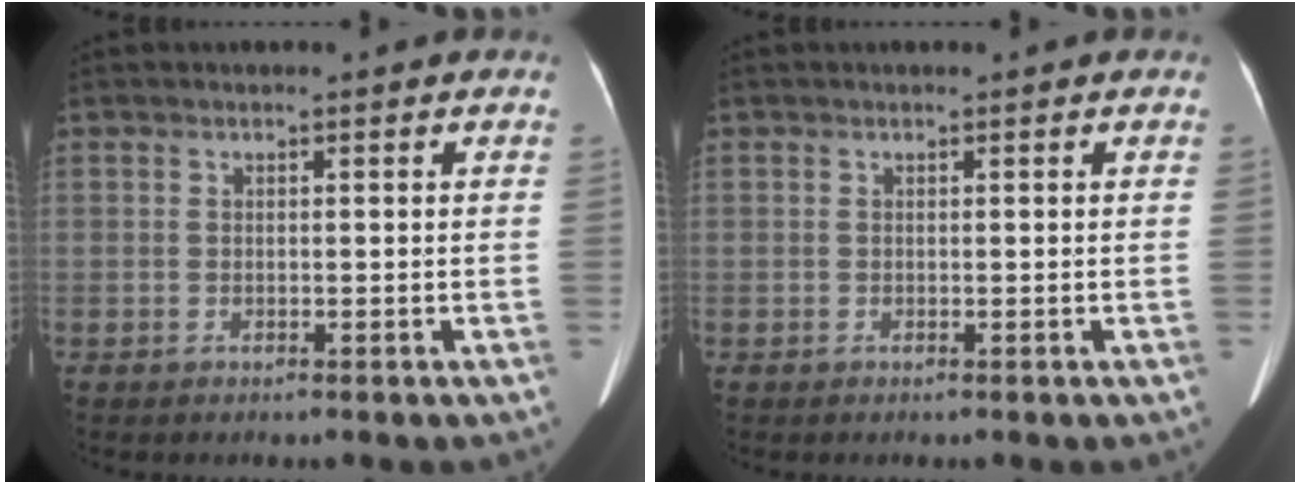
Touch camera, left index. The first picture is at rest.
{"total": 0.0}